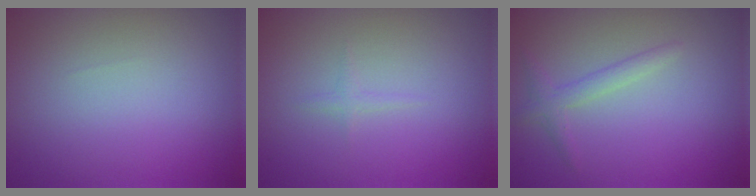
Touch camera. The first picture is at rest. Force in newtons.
{"total": 0.6, "press": 0.6, "slide": 0.1}
{"total": 1.6, "press": 1.6, "slide": 0.1}